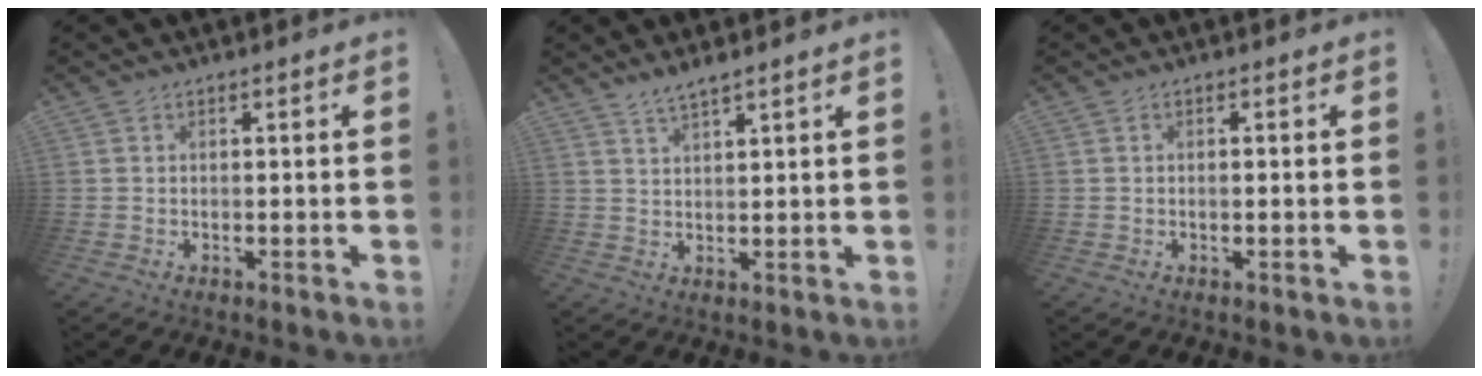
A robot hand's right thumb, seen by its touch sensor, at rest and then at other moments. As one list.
[{"total": 3.1, "force": [2.7, -0.2, 1.5], "torque": [-0.033, -0.016, 0.048]}, {"total": 0.6, "force": [-0.3, 0.0, 0.5], "torque": [0.000, -0.003, -0.008]}]